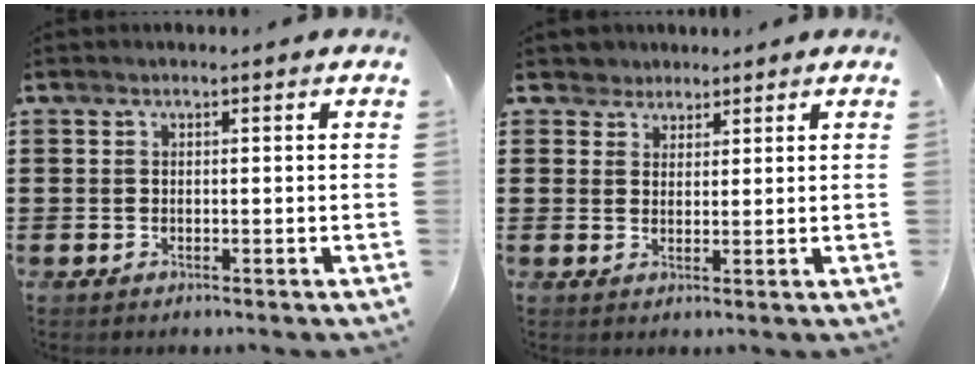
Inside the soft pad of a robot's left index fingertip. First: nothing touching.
{"total": 2.8, "force": [2.1, 1.9, 0.0], "torque": [-0.015, 0.012, 0.040]}